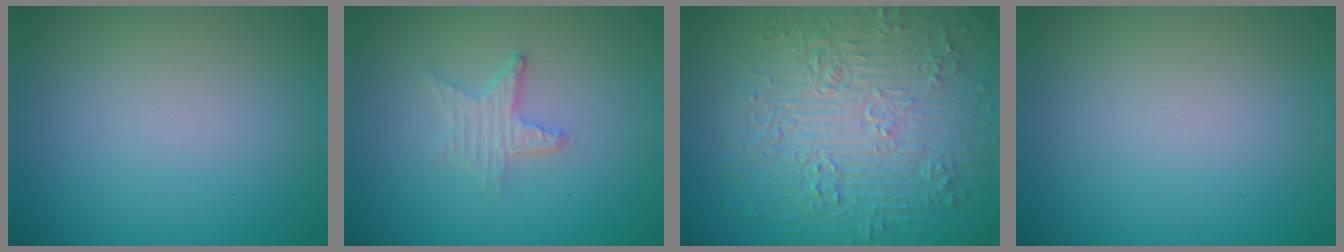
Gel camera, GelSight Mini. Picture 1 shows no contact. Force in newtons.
{"total": 2.1, "press": 2.0, "slide": 0.4}
{"total": 11.8, "press": 7.8, "slide": 8.8}
{"total": 0.0}